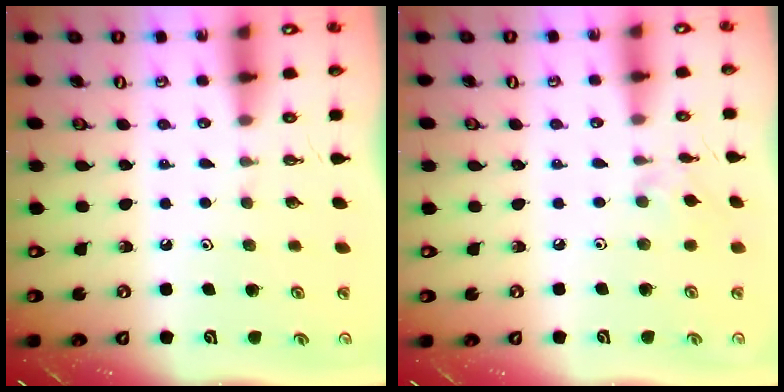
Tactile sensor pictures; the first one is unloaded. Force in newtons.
{"total": 1.8, "press": 1.7, "slide": 0.5}